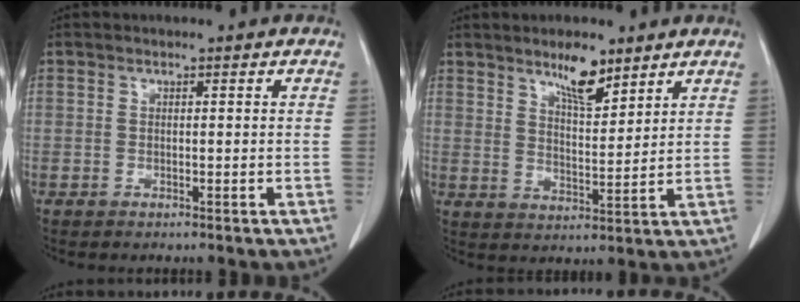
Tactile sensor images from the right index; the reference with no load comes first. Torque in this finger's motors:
{"motor_torque": [0.22, 0.20, 0.10, 0.03]}